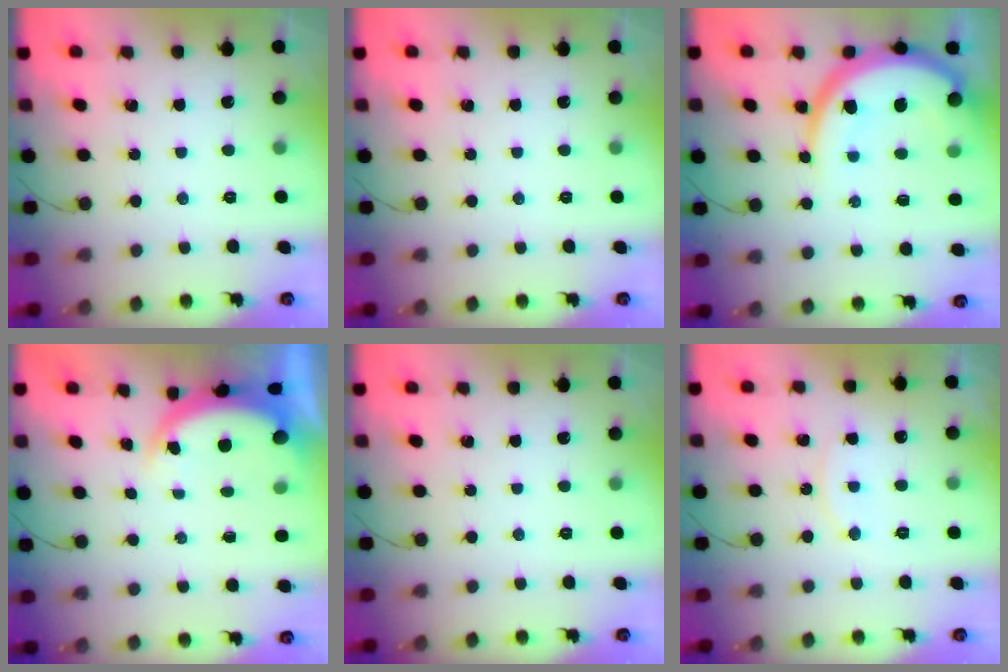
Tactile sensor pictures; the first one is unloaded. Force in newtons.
{"total": 0.0}
{"total": 14.6, "press": 14.5, "slide": 1.6}
{"total": 4.6, "press": 4.4, "slide": 1.1}
{"total": 0.0}
{"total": 6.1, "press": 6.1, "slide": 0.2}